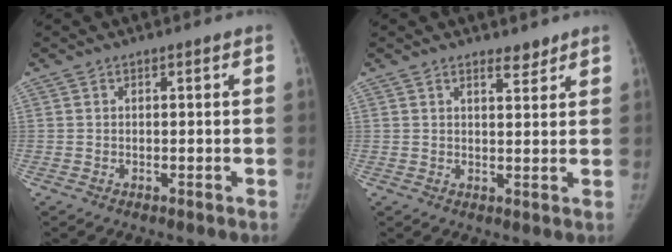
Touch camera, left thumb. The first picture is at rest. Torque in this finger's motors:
{"motor_torque": [0.02, 0.02, 0.01, 0.18, 0.02]}